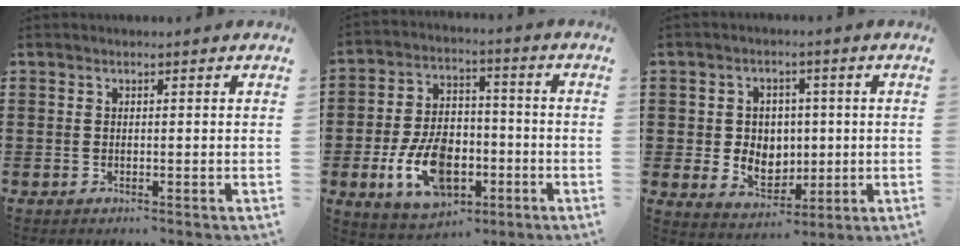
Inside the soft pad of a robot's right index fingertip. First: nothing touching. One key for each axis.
{"total": 11.5, "fx": -3.6, "fy": 7.3, "fz": 8.2, "tx": -0.174, "ty": 0.005, "tz": -0.065}
{"total": 5.4, "fx": 0.4, "fy": 5.0, "fz": 2.0, "tx": -0.043, "ty": 0.009, "tz": 0.005}